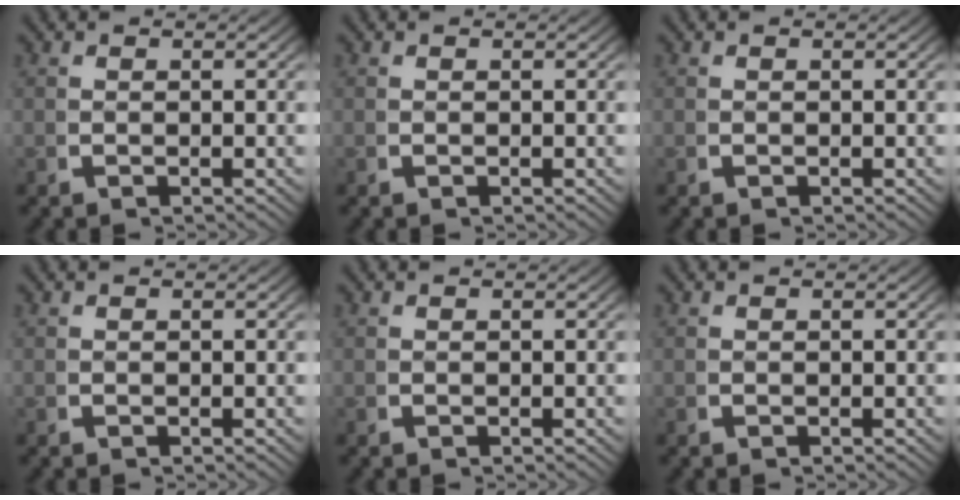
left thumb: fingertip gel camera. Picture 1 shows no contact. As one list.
[{"total": 0.0}, {"total": 0.0}, {"total": 0.0}, {"total": 0.0}, {"total": 0.0}]